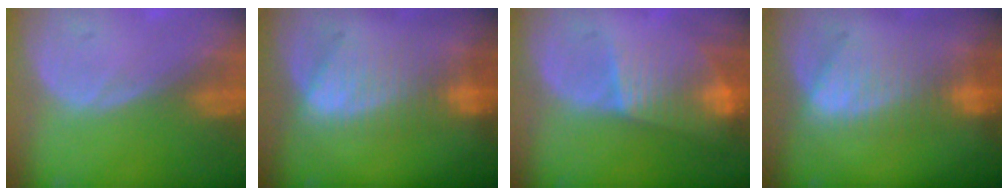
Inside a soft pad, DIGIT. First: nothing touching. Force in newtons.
{"total": 6.9, "press": 6.9, "slide": 0.6}
{"total": 7.9, "press": 6.9, "slide": 3.8}
{"total": 6.9, "press": 6.9, "slide": 0.6}